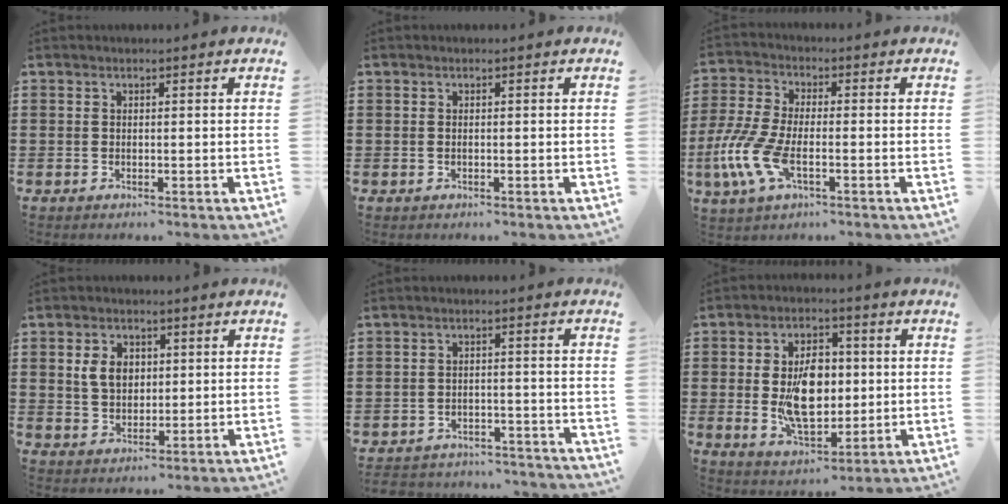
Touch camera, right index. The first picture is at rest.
{"total": 0.0}
{"total": 8.5, "force": [-3.0, 3.7, 7.0], "torque": [-0.190, -0.018, -0.064]}
{"total": 4.8, "force": [1.1, 3.5, 3.2], "torque": [-0.080, 0.010, 0.016]}
{"total": 3.0, "force": [-3.0, 0.5, 0.0], "torque": [-0.006, 0.004, -0.063]}
{"total": 9.8, "force": [0.1, 5.9, 7.8], "torque": [-0.144, 0.001, -0.003]}